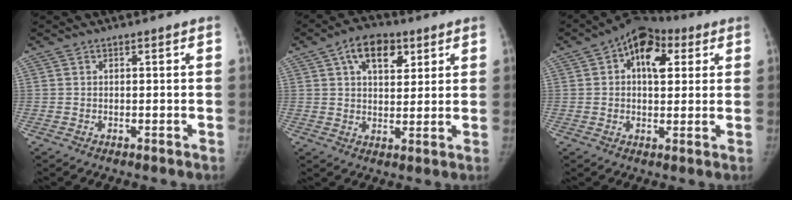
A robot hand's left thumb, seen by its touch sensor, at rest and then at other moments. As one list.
[{"total": 9.7, "force": [4.4, 5.8, 6.4], "torque": [-0.073, -0.008, 0.066]}, {"total": 11.2, "force": [3.8, 7.0, 7.8], "torque": [-0.085, 0.011, 0.048]}]